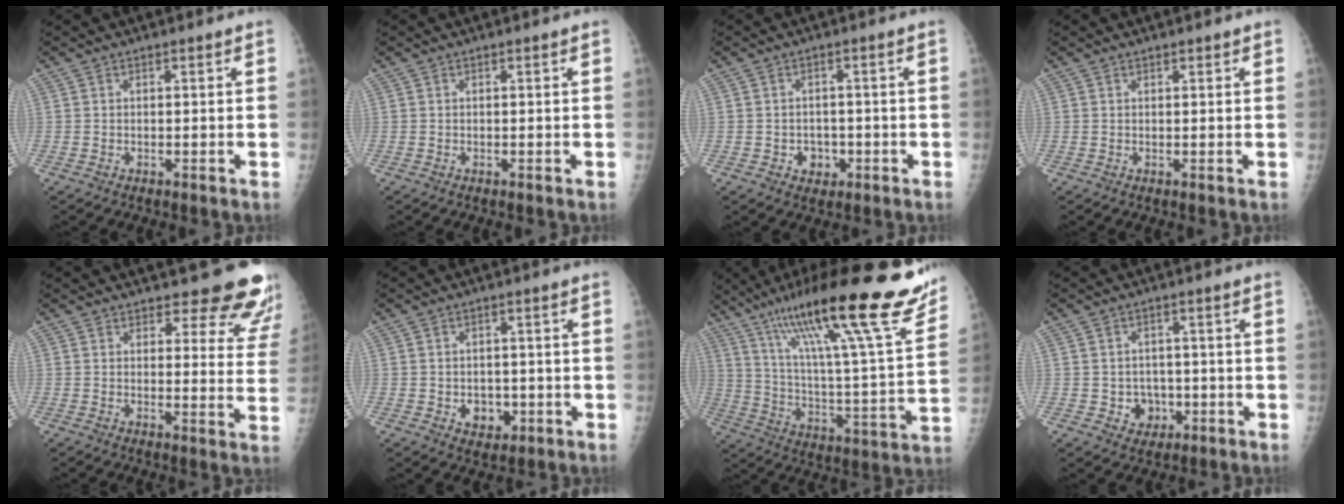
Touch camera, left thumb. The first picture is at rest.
{"total": 0.0}
{"total": 3.7, "force": [-1.2, 3.1, 1.6], "torque": [-0.001, 0.007, -0.012]}
{"total": 0.6, "force": [0.5, 0.3, 0.2], "torque": [-0.001, -0.004, 0.006]}
{"total": 13.4, "force": [12.1, 4.4, 3.7], "torque": [0.013, -0.087, 0.116]}
{"total": 4.6, "force": [-1.1, 3.7, 2.5], "torque": [-0.013, 0.004, -0.006]}
{"total": 29.6, "force": [20.0, 4.1, 21.5], "torque": [-0.327, -0.056, 0.318]}
{"total": 4.9, "force": [-1.2, 4.4, 1.8], "torque": [0.003, 0.009, -0.009]}